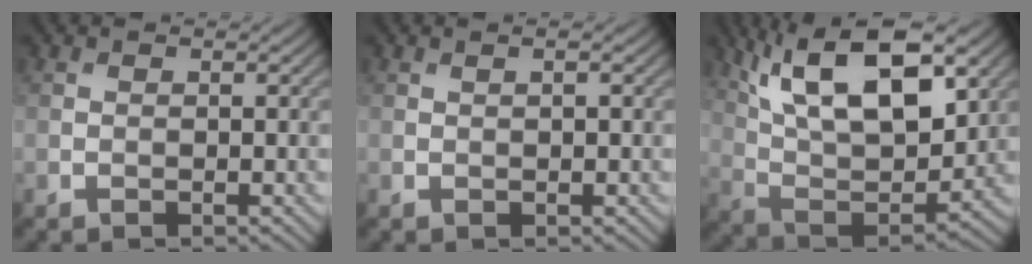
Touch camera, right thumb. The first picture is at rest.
{"total": 0.7, "force": [0.2, 0.1, 0.7], "torque": [-0.013, 0.005, 0.003]}
{"total": 17.1, "force": [8.4, 7.5, 12.9], "torque": [-0.247, 0.012, 0.140]}